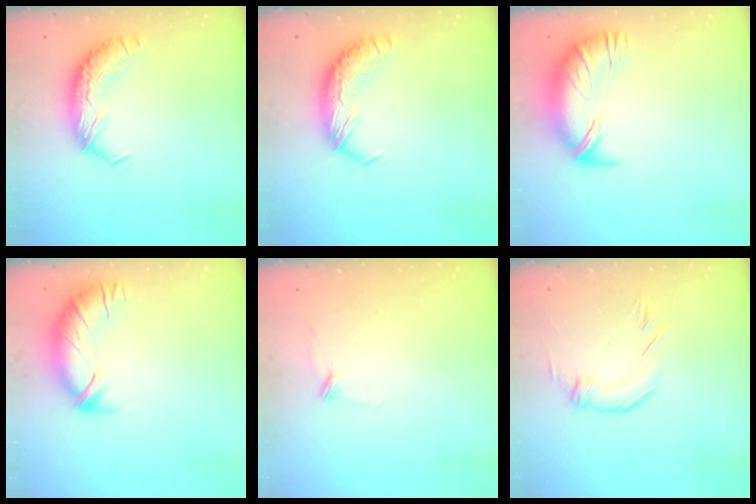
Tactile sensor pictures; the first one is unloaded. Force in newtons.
{"total": 0.0}
{"total": 3.5, "press": 2.6, "slide": 2.3}
{"total": 3.5, "press": 2.5, "slide": 2.5}
{"total": 9.1, "press": 9.1, "slide": 0.4}
{"total": 3.1, "press": 2.7, "slide": 1.4}